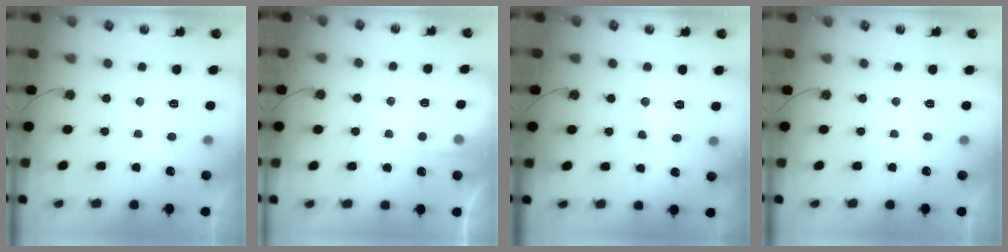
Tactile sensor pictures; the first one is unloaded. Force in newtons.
{"total": 4.6, "press": 4.6, "slide": 0.6}
{"total": 8.9, "press": 8.9, "slide": 0.4}
{"total": 0.0}